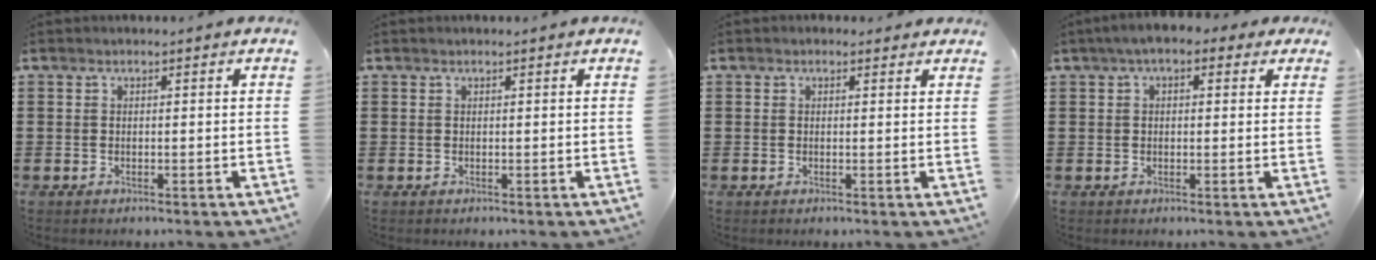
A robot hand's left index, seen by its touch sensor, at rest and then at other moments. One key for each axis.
{"total": 0.0}
{"total": 0.7, "fx": 0.4, "fy": 0.6, "fz": 0.3, "tx": -0.007, "ty": 0.006, "tz": 0.006}
{"total": 3.4, "fx": 1.8, "fy": 1.6, "fz": 2.4, "tx": -0.052, "ty": 0.007, "tz": 0.031}